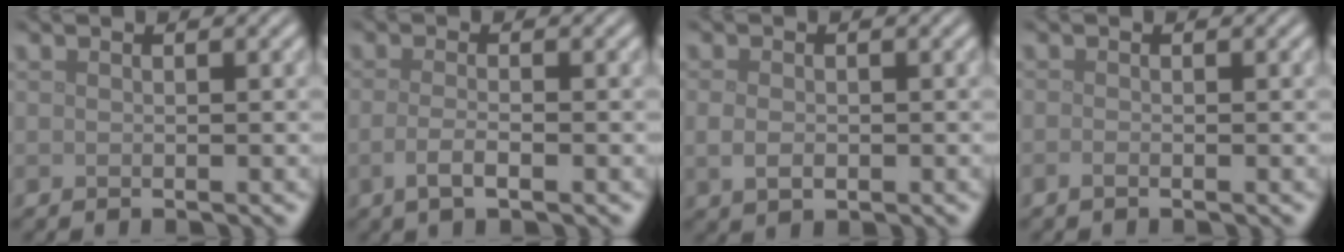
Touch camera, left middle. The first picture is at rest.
{"total": 2.2, "force": [-0.7, 0.8, 1.9], "torque": [-0.034, 0.000, -0.019]}
{"total": 1.8, "force": [-0.2, 1.3, 1.3], "torque": [-0.029, -0.004, -0.002]}
{"total": 0.6, "force": [-0.4, 0.1, 0.4], "torque": [-0.008, -0.003, -0.008]}